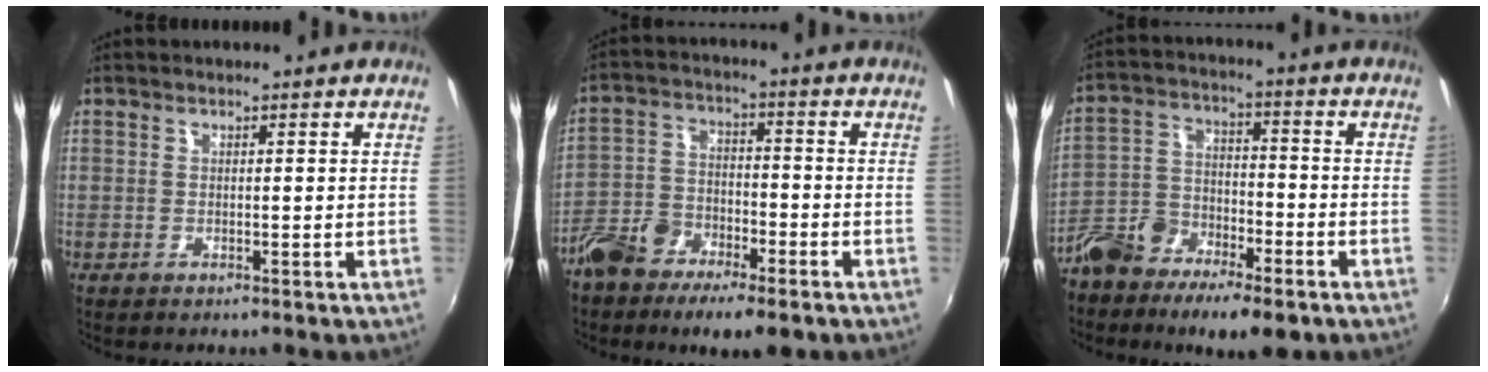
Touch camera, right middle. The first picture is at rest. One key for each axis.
{"total": 11.8, "fx": -8.0, "fy": 5.2, "fz": 7.0, "tx": -0.156, "ty": -0.013, "tz": -0.150}
{"total": 14.1, "fx": -9.6, "fy": 6.3, "fz": 8.2, "tx": -0.182, "ty": -0.015, "tz": -0.174}